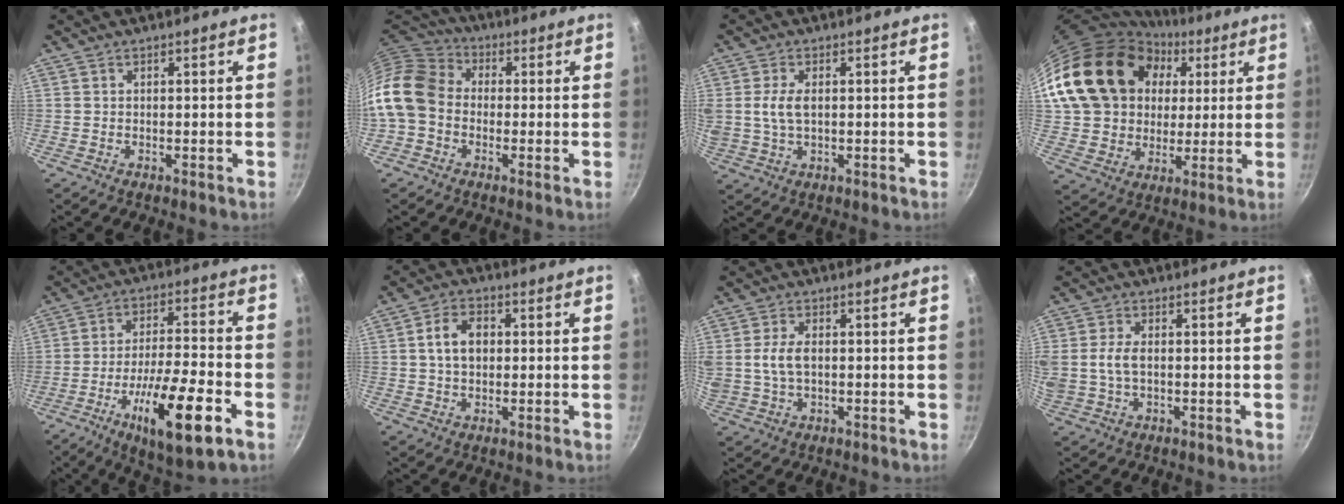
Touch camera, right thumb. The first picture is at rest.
{"total": 13.7, "force": [-1.8, 10.9, 8.2], "torque": [-0.143, 0.037, -0.056]}
{"total": 5.5, "force": [0.7, 3.1, 4.5], "torque": [-0.089, 0.003, 0.013]}
{"total": 23.2, "force": [6.8, 18.4, 12.3], "torque": [-0.204, 0.019, 0.131]}
{"total": 17.8, "force": [-7.8, 4.5, 15.4], "torque": [-0.259, 0.029, -0.127]}
{"total": 7.0, "force": [0.8, 5.0, 4.8], "torque": [-0.070, 0.012, 0.009]}
{"total": 6.2, "force": [0.5, 3.8, 4.9], "torque": [-0.094, 0.007, 0.007]}
{"total": 6.9, "force": [0.2, 4.3, 5.4], "torque": [-0.114, 0.004, -0.001]}